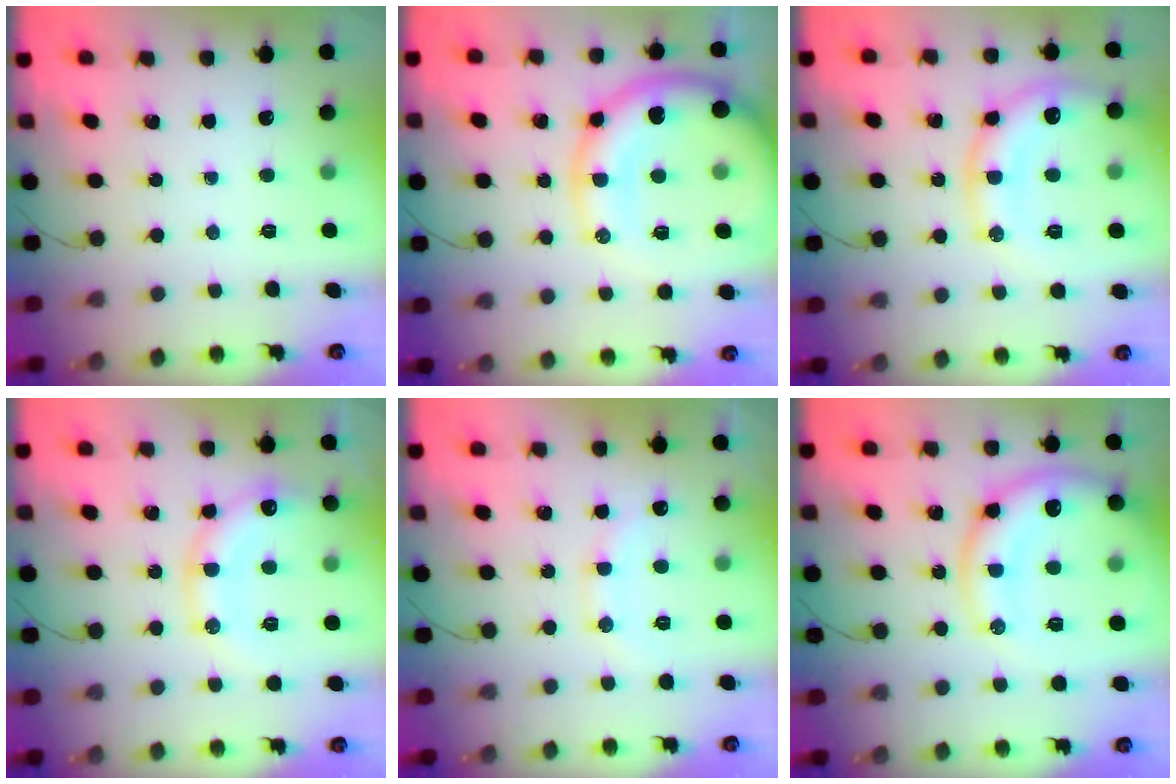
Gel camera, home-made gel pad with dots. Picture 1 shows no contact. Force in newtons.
{"total": 20.1, "press": 20.0, "slide": 2.1}
{"total": 14.8, "press": 14.7, "slide": 1.7}
{"total": 15.3, "press": 15.1, "slide": 2.3}
{"total": 10.3, "press": 10.2, "slide": 1.1}
{"total": 16.3, "press": 16.1, "slide": 2.4}